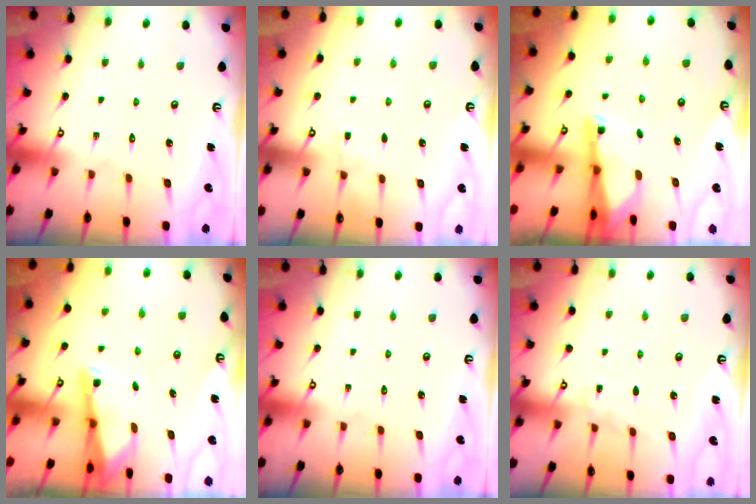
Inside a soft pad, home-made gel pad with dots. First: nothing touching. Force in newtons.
{"total": 2.9, "press": 2.8, "slide": 0.5}
{"total": 2.6, "press": 2.6, "slide": 0.3}
{"total": 2.7, "press": 2.7, "slide": 0.2}
{"total": 0.0}
{"total": 4.8, "press": 4.7, "slide": 0.4}